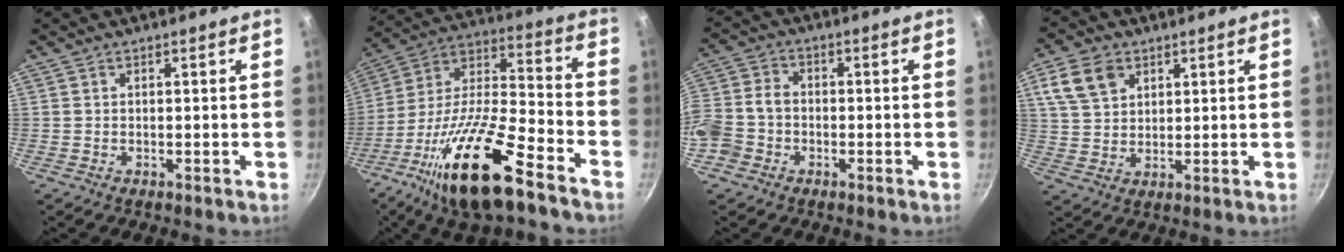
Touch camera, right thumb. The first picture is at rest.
{"total": 21.8, "force": [-12.8, 6.1, 16.5], "torque": [-0.284, 0.068, -0.242]}
{"total": 9.2, "force": [-3.5, 7.2, 4.5], "torque": [-0.076, 0.036, -0.083]}
{"total": 8.9, "force": [4.1, 6.3, 4.8], "torque": [-0.076, 0.000, 0.080]}